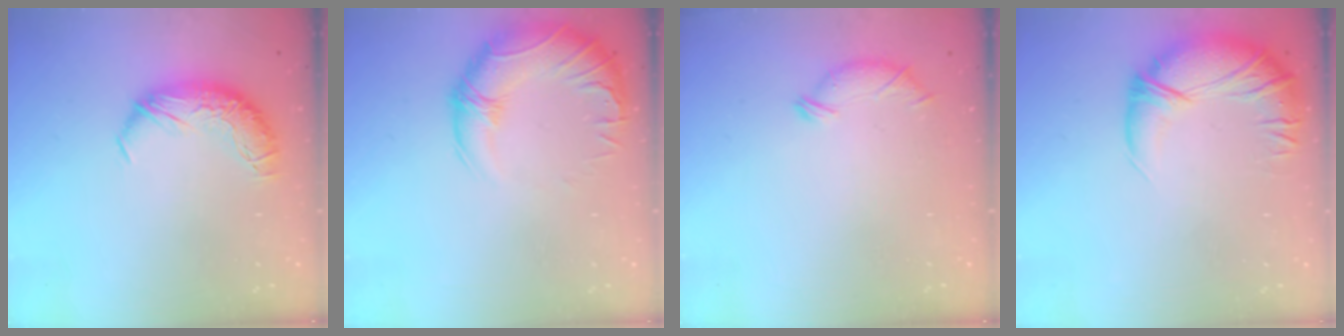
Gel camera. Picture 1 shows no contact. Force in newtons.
{"total": 3.2, "press": 0.3, "slide": 3.2}
{"total": 6.3, "press": 6.2, "slide": 0.4}
{"total": 2.9, "press": 0.2, "slide": 2.9}